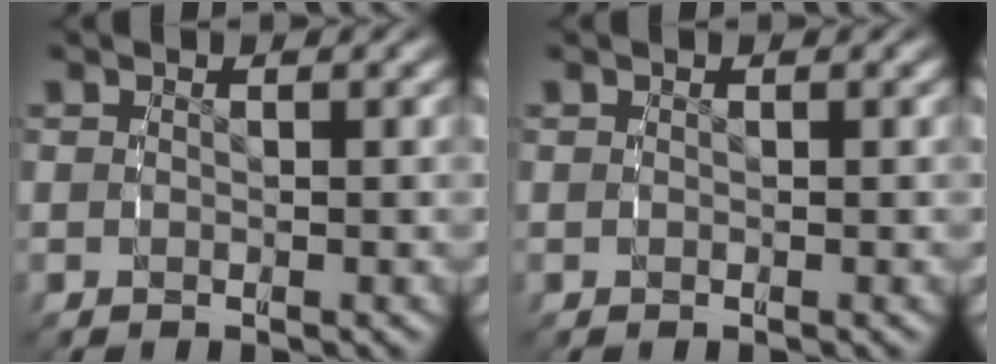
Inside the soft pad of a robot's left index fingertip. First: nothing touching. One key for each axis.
{"total": 0.0}